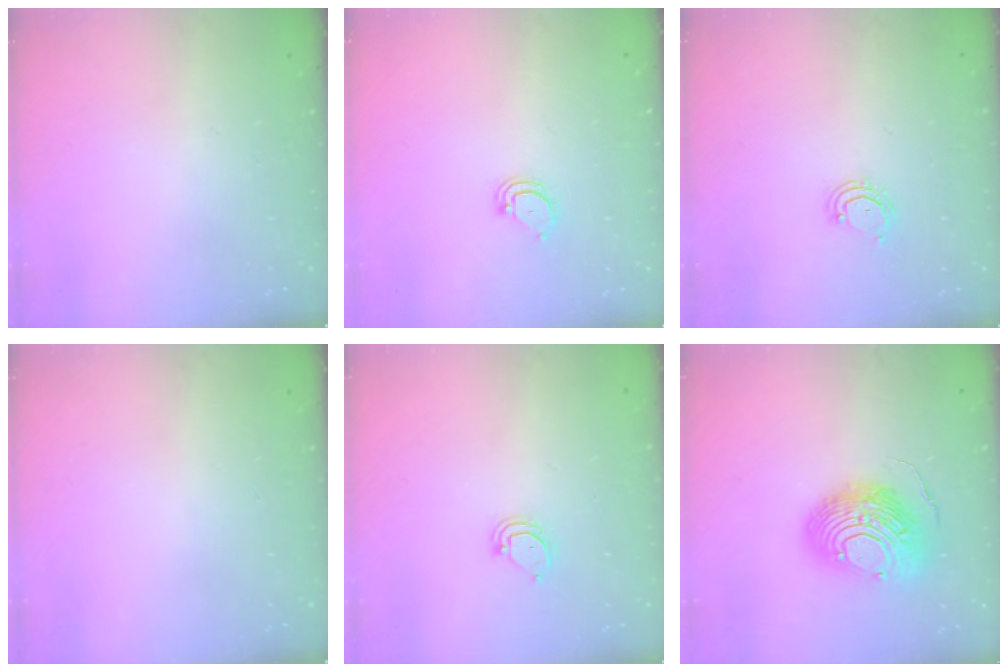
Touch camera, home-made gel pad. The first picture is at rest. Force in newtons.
{"total": 3.0, "press": 3.0, "slide": 0.2}
{"total": 3.5, "press": 3.5, "slide": 0.2}
{"total": 0.0}
{"total": 3.4, "press": 3.4, "slide": 0.4}
{"total": 13.8, "press": 13.7, "slide": 1.3}